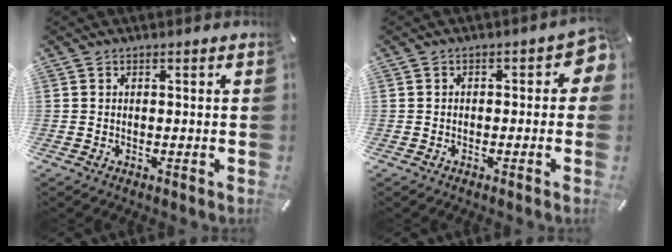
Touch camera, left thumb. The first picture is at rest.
{"total": 3.4, "force": [-0.7, 2.0, 2.6], "torque": [-0.041, 0.010, -0.015]}